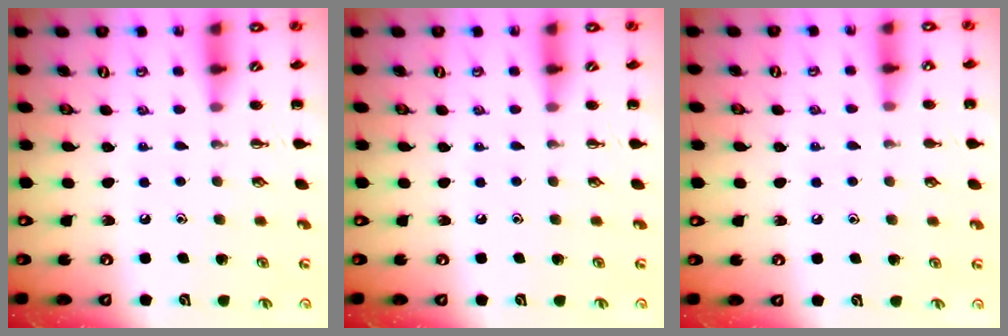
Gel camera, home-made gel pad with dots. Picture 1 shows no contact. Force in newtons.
{"total": 0.0}
{"total": 3.3, "press": 3.1, "slide": 1.2}